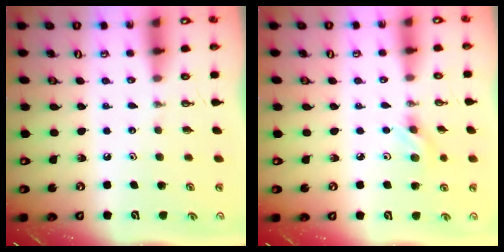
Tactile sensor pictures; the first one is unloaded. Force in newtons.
{"total": 7.9, "press": 5.9, "slide": 5.3}